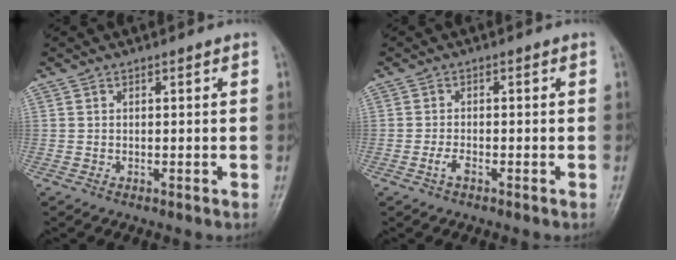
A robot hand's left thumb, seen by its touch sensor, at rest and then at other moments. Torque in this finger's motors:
{"motor_torque": [-0.02, 0.01, -0.01, -0.01, 0.00]}